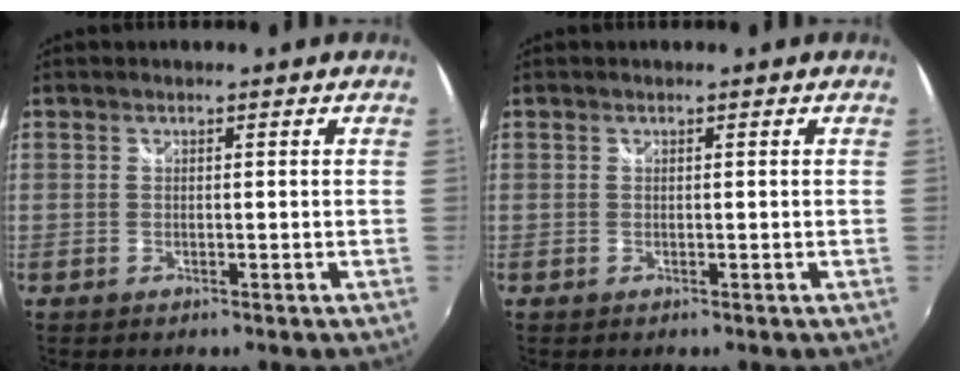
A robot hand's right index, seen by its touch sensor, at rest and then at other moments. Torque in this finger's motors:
{"motor_torque": [0.09, 0.03, 0.05, 0.01]}